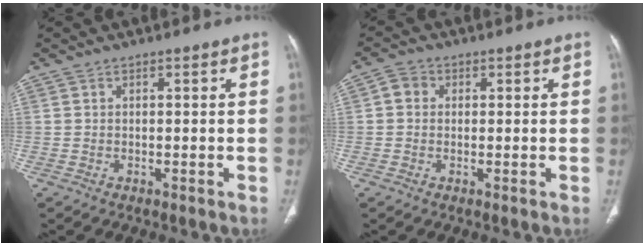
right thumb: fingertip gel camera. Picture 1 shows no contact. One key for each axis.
{"total": 3.0, "fx": 0.4, "fy": 2.6, "fz": 1.3, "tx": -0.014, "ty": 0.006, "tz": 0.004}